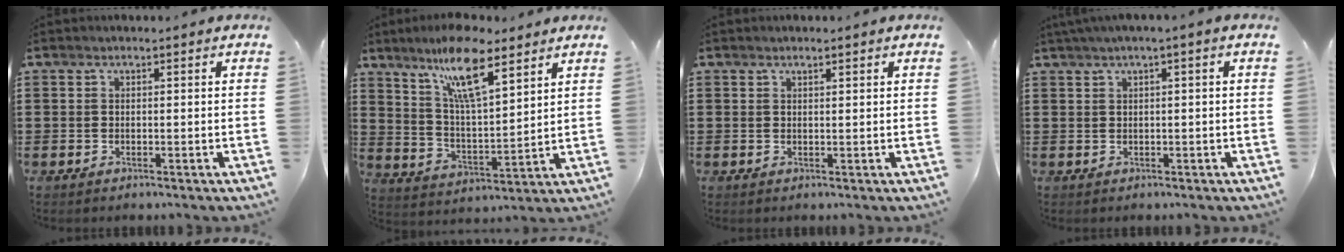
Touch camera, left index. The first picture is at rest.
{"total": 11.6, "force": [7.8, 2.7, 8.1], "torque": [-0.160, -0.018, 0.137]}
{"total": 1.0, "force": [0.7, 0.1, 0.6], "torque": [-0.013, 0.000, 0.014]}
{"total": 1.5, "force": [0.1, -0.1, 1.5], "torque": [-0.025, -0.005, 0.002]}